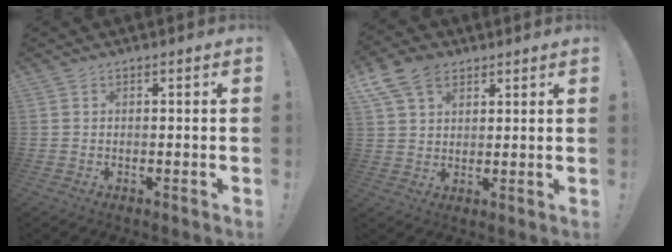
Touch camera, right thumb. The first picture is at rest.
{"total": 10.4, "force": [5.8, 7.0, 5.0], "torque": [-0.091, -0.013, 0.115]}